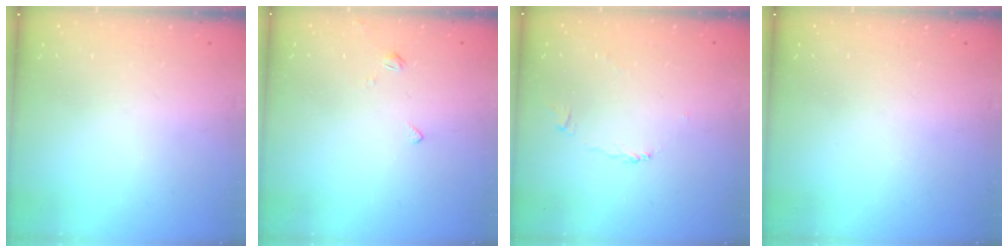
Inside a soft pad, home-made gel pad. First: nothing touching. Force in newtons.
{"total": 2.7, "press": 2.7, "slide": 0.5}
{"total": 2.2, "press": 2.1, "slide": 0.4}
{"total": 0.0}